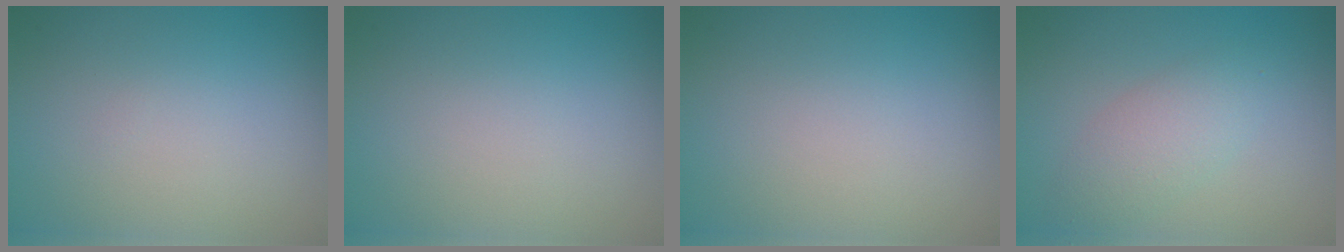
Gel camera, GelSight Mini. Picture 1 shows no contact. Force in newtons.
{"total": 0.0}
{"total": 0.0}
{"total": 2.8, "press": 2.8, "slide": 0.2}